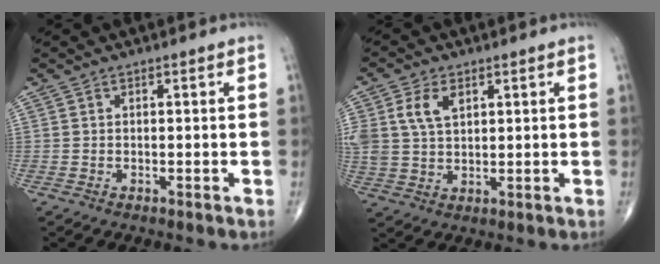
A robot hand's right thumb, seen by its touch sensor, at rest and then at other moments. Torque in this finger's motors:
{"motor_torque": [0.58, 0.60, 0.27, -0.02, 0.08]}